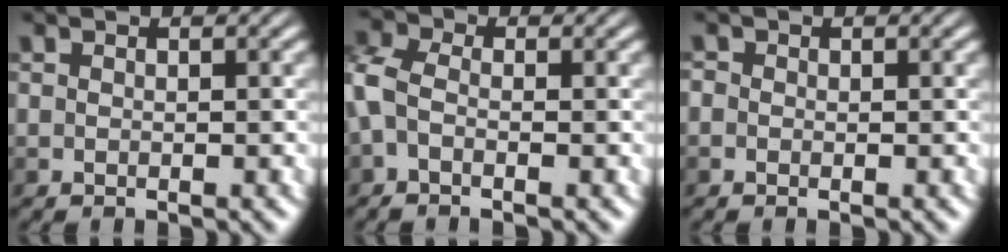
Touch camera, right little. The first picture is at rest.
{"total": 5.2, "force": [-0.6, 3.5, 3.8], "torque": [-0.100, 0.007, -0.022]}
{"total": 0.8, "force": [-0.3, 0.7, 0.2], "torque": [-0.005, -0.001, -0.009]}